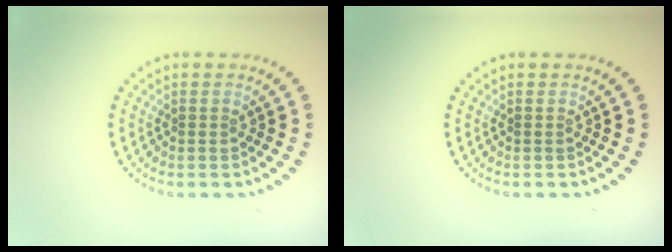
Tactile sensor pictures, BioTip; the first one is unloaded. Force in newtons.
{"total": 0.0}